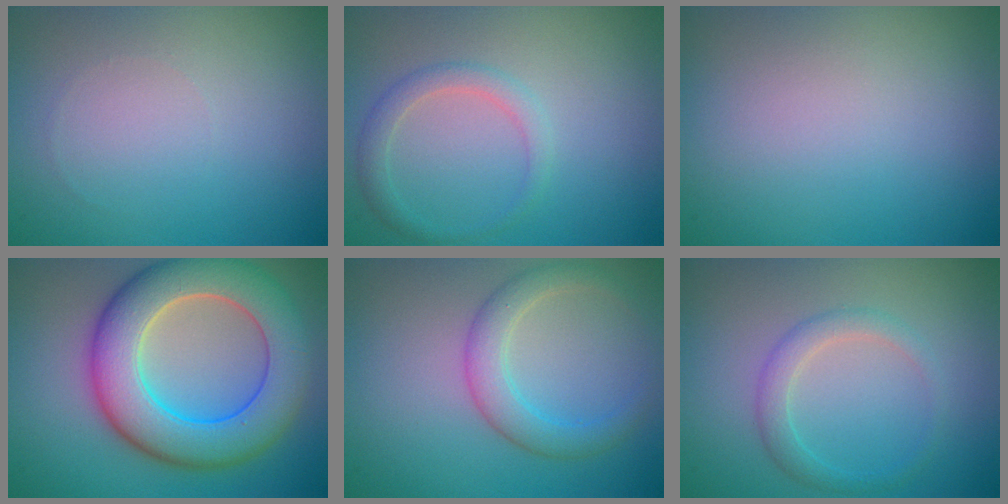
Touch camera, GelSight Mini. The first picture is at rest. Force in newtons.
{"total": 1.9, "press": 1.9, "slide": 0.1}
{"total": 0.0}
{"total": 10.0, "press": 9.9, "slide": 0.5}
{"total": 3.2, "press": 3.2, "slide": 0.1}
{"total": 2.1, "press": 2.1, "slide": 0.1}